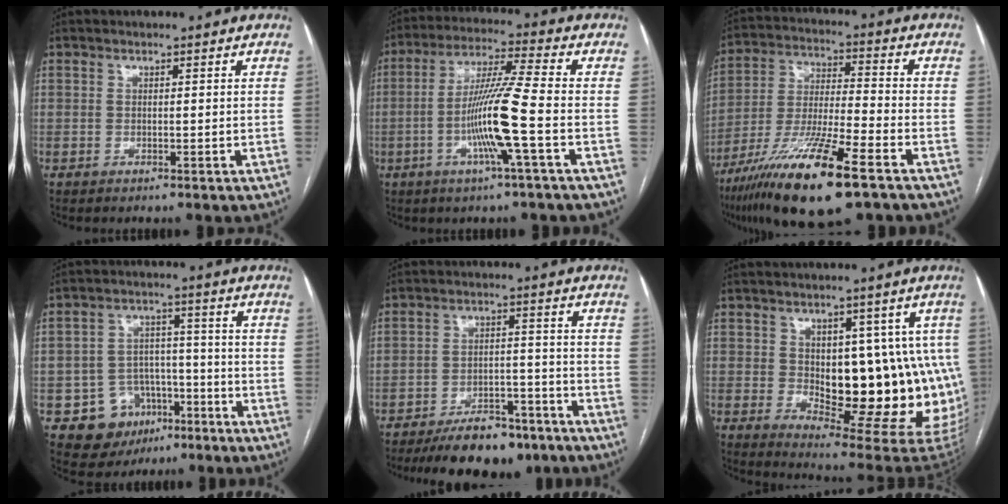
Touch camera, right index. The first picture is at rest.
{"total": 11.4, "force": [-3.0, -1.2, 11.0], "torque": [-0.211, -0.004, -0.063]}
{"total": 18.0, "force": [-10.9, 1.7, 14.3], "torque": [-0.280, -0.044, -0.195]}
{"total": 9.4, "force": [-4.6, 7.9, 2.3], "torque": [-0.029, 0.029, -0.059]}
{"total": 12.2, "force": [-9.8, 4.6, 5.6], "torque": [-0.076, 0.012, -0.151]}
{"total": 19.1, "force": [-0.3, 9.1, 16.8], "torque": [-0.157, 0.010, 0.022]}